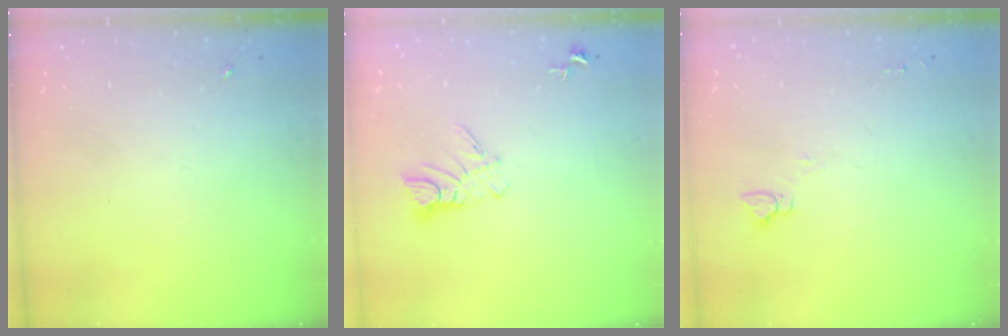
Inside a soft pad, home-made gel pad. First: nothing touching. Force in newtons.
{"total": 6.6, "press": 6.5, "slide": 0.6}
{"total": 4.0, "press": 4.0, "slide": 0.4}